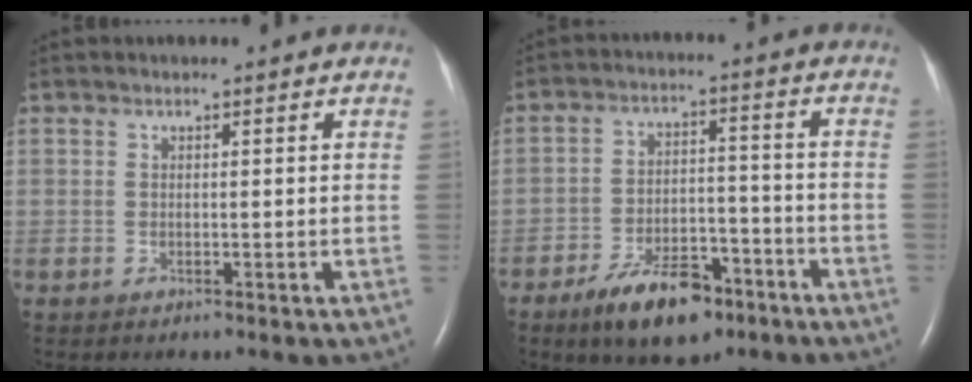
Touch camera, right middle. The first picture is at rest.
{"total": 10.6, "force": [-7.0, 4.4, 6.6], "torque": [-0.115, 0.001, -0.114]}